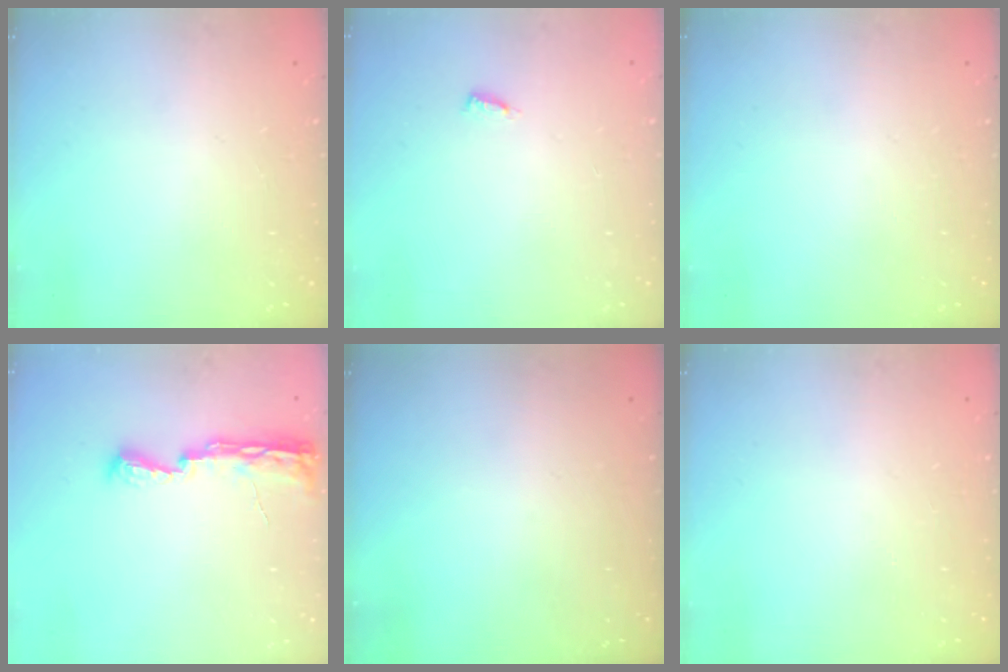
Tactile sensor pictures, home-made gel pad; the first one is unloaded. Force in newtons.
{"total": 3.4, "press": 3.4, "slide": 0.3}
{"total": 0.0}
{"total": 10.6, "press": 9.1, "slide": 5.5}
{"total": 0.0}
{"total": 0.0}